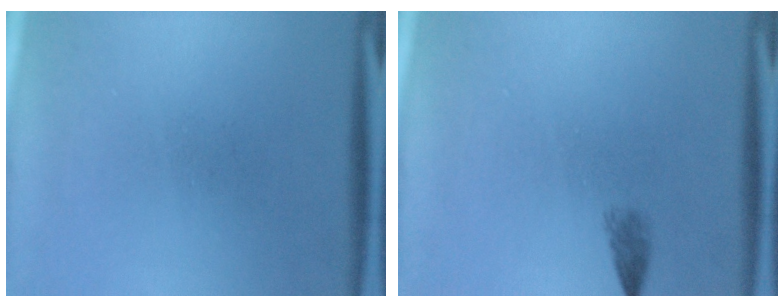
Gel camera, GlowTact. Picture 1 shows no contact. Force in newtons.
{"total": 1.3}